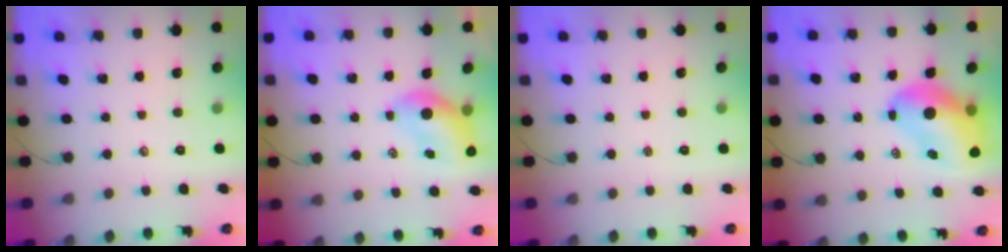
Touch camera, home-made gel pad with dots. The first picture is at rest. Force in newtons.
{"total": 6.7, "press": 6.6, "slide": 0.9}
{"total": 0.0}
{"total": 10.2, "press": 9.8, "slide": 2.9}